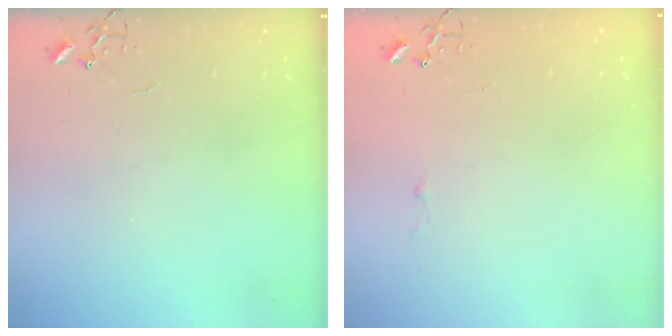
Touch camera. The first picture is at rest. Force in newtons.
{"total": 1.8, "press": 1.8, "slide": 0.2}